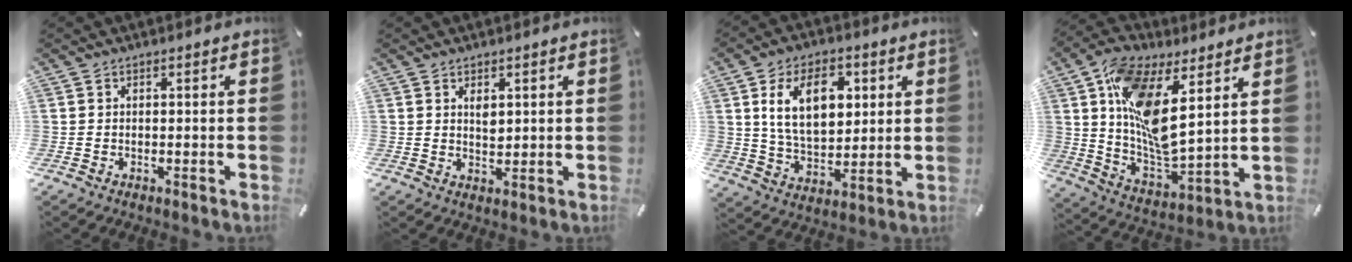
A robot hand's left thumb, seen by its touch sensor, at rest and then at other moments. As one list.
[{"total": 2.5, "force": [1.2, 1.5, 1.5], "torque": [-0.026, -0.002, 0.021]}, {"total": 14.2, "force": [4.6, 9.1, 9.8], "torque": [-0.179, 0.005, 0.079]}, {"total": 16.4, "force": [7.6, 6.9, 12.8], "torque": [-0.275, -0.039, 0.133]}]